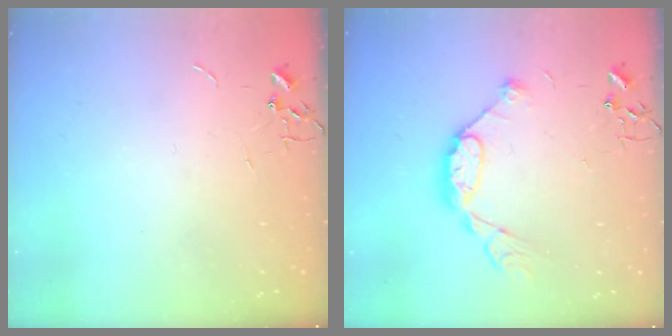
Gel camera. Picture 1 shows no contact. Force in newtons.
{"total": 11.5, "press": 11.4, "slide": 0.9}